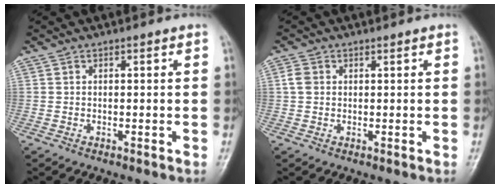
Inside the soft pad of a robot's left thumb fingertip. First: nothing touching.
{"total": 2.2, "force": [0.5, 1.7, 1.3], "torque": [-0.023, 0.005, 0.008]}